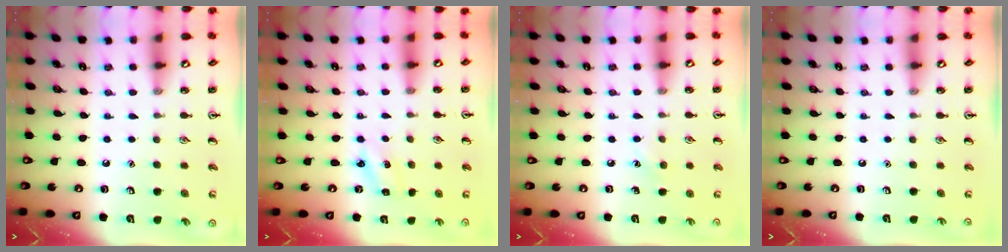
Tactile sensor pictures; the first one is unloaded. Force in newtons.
{"total": 2.6, "press": 2.4, "slide": 0.8}
{"total": 4.7, "press": 4.5, "slide": 1.4}
{"total": 0.0}